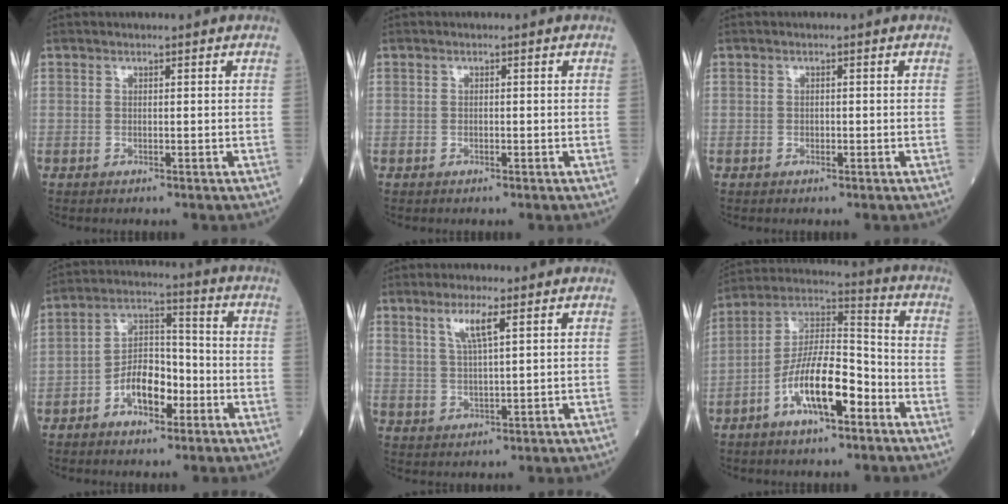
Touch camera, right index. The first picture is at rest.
{"total": 0.0}
{"total": 0.8, "force": [-0.2, 0.7, 0.5], "torque": [-0.006, 0.002, -0.002]}
{"total": 8.3, "force": [-3.7, 4.2, 6.1], "torque": [-0.111, 0.022, -0.068]}
{"total": 4.5, "force": [2.3, 0.3, 3.9], "torque": [-0.080, 0.001, 0.046]}
{"total": 12.6, "force": [-5.8, 3.6, 10.6], "torque": [-0.203, 0.015, -0.105]}